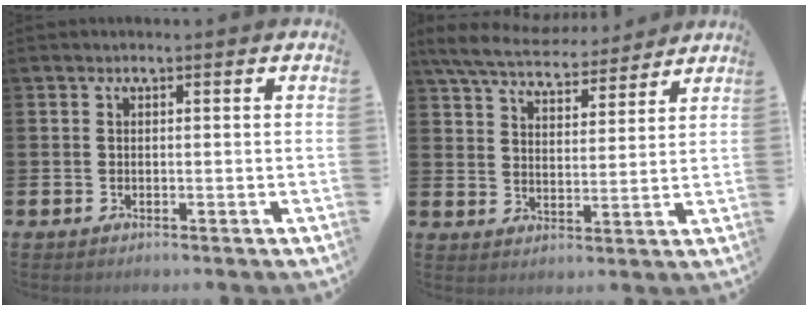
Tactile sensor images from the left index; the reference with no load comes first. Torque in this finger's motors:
{"motor_torque": [1.11, -1.02, 0.65, 0.21]}